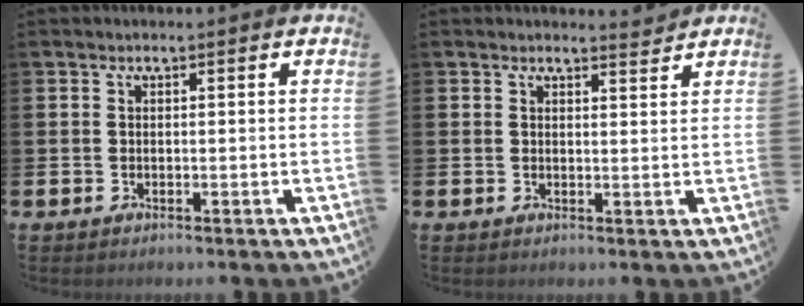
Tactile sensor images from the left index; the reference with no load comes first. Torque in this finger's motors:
{"motor_torque": [-0.09, -0.35, 0.05, 0.01]}